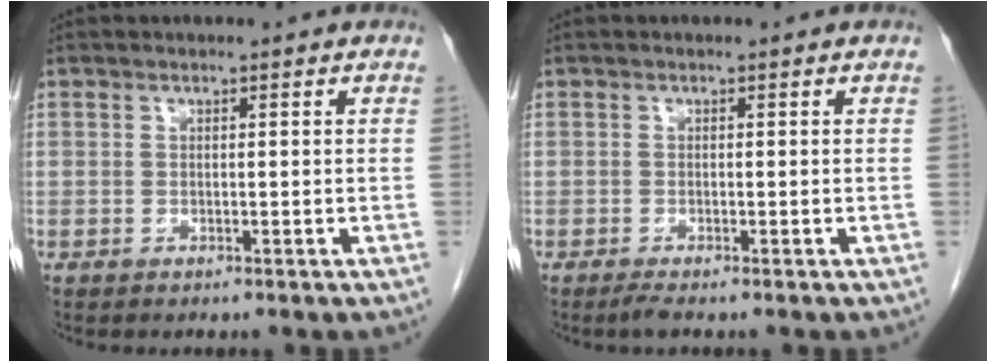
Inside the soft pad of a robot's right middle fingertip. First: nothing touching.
{"total": 1.1, "force": [-0.8, -0.1, 0.7], "torque": [-0.019, -0.005, -0.017]}